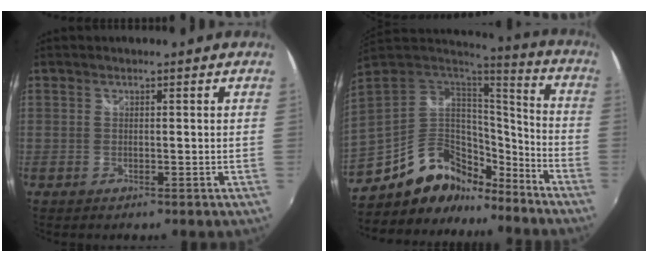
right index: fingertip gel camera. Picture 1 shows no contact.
{"total": 22.1, "force": [-13.8, 13.6, 10.6], "torque": [-0.239, 0.038, -0.211]}